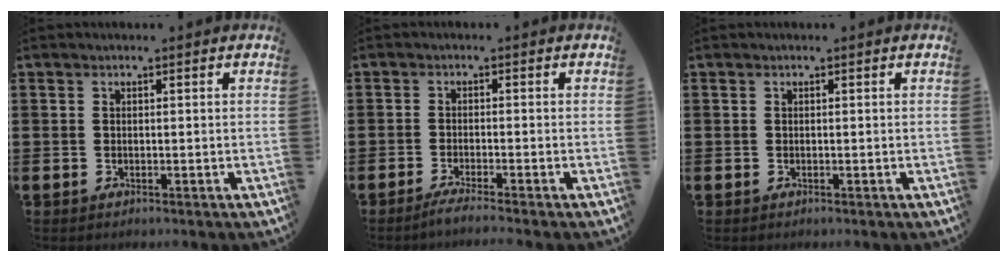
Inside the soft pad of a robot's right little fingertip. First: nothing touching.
{"total": 1.8, "force": [-1.4, -0.1, 1.2], "torque": [-0.018, 0.001, -0.026]}
{"total": 0.0}